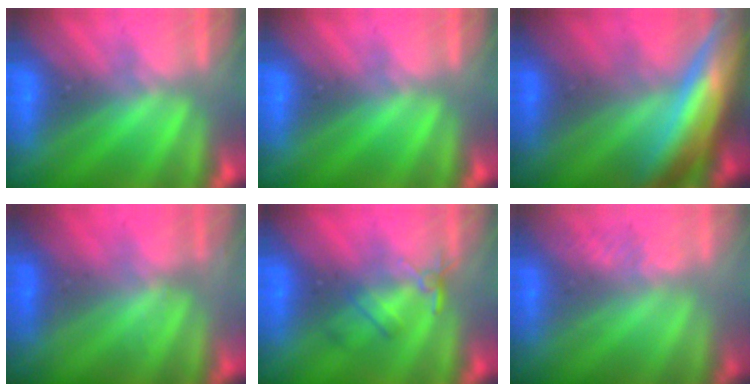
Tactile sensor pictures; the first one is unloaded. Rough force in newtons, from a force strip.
{"total": 0.0}
{"total": 9.4}
{"total": 2.3}
{"total": 2.4}
{"total": 2.6}